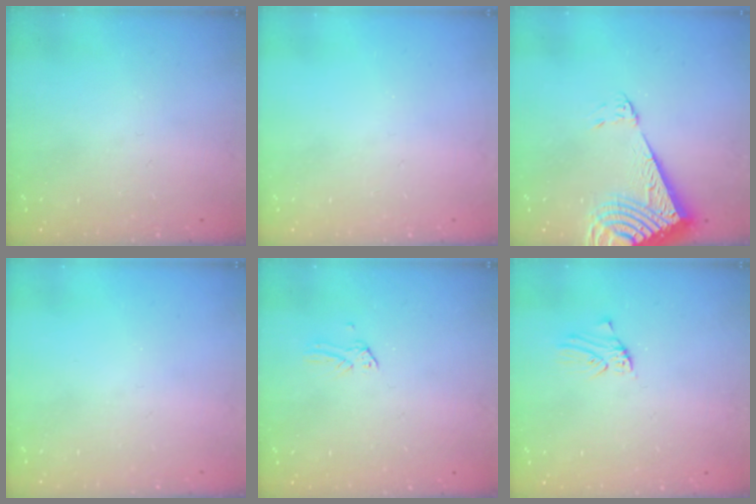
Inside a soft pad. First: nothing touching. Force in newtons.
{"total": 0.0}
{"total": 12.1, "press": 12.0, "slide": 1.5}
{"total": 0.0}
{"total": 0.0}
{"total": 0.5, "press": 0.5, "slide": 0.1}